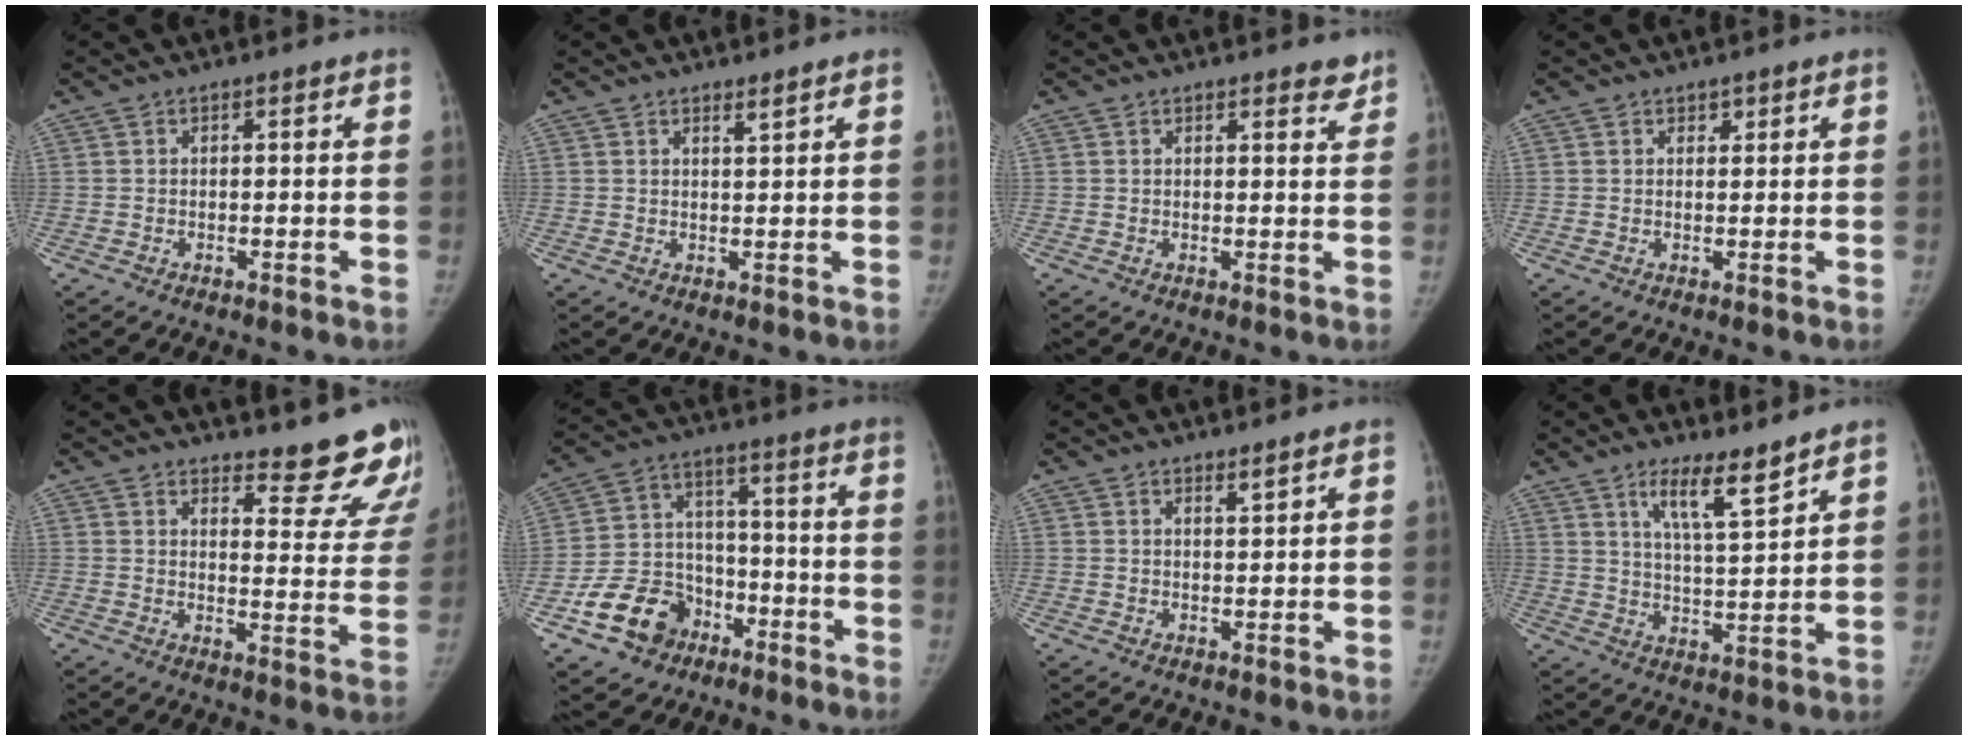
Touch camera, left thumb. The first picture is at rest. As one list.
[{"total": 1.2, "force": [1.1, 0.1, 0.6], "torque": [-0.008, -0.011, 0.019]}, {"total": 2.4, "force": [2.1, 0.8, 0.9], "torque": [0.002, -0.015, 0.020]}, {"total": 1.1, "force": [0.8, 0.7, 0.2], "torque": [0.006, -0.005, 0.011]}, {"total": 14.9, "force": [13.6, 4.0, 4.5], "torque": [-0.006, -0.137, 0.151]}, {"total": 13.1, "force": [-6.9, 10.0, 4.8], "torque": [-0.051, 0.058, -0.115]}, {"total": 1.4, "force": [1.2, 0.1, 0.6], "torque": [-0.008, -0.012, 0.021]}, {"total": 8.0, "force": [5.7, 1.2, 5.5], "torque": [-0.087, -0.047, 0.103]}]